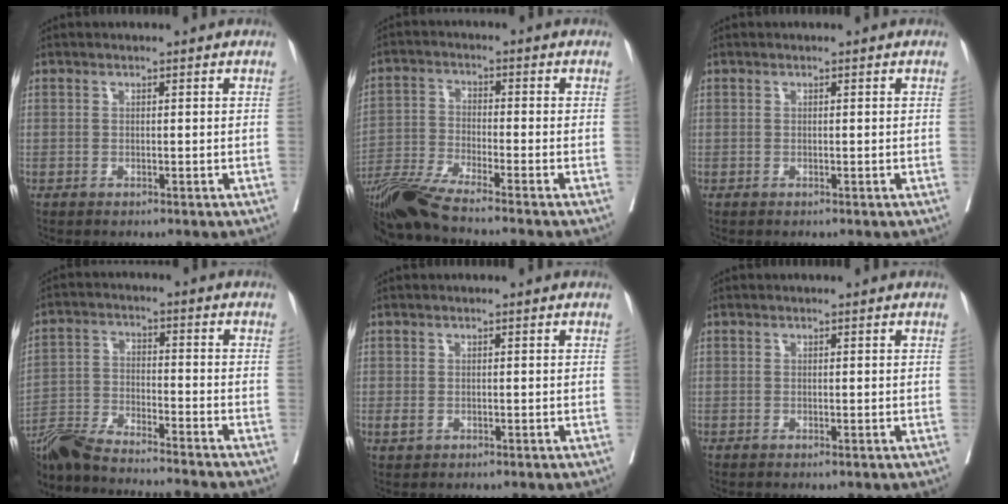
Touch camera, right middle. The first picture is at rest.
{"total": 12.7, "force": [-11.0, -1.5, 6.3], "torque": [-0.111, -0.030, -0.194]}
{"total": 0.0}
{"total": 17.4, "force": [-16.0, -0.2, 6.7], "torque": [-0.124, -0.018, -0.268]}
{"total": 1.1, "force": [-0.3, 0.8, 0.7], "torque": [-0.017, -0.001, 0.000]}
{"total": 0.0}